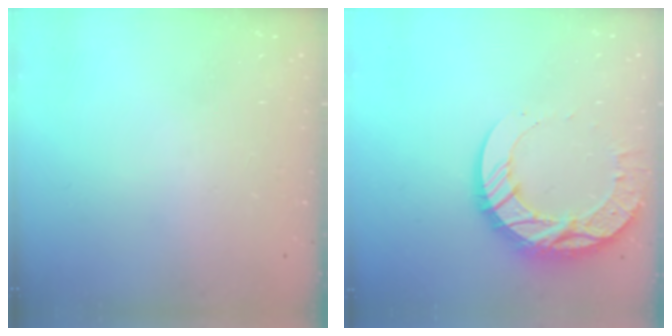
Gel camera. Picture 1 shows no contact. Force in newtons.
{"total": 14.6, "press": 14.5, "slide": 1.1}